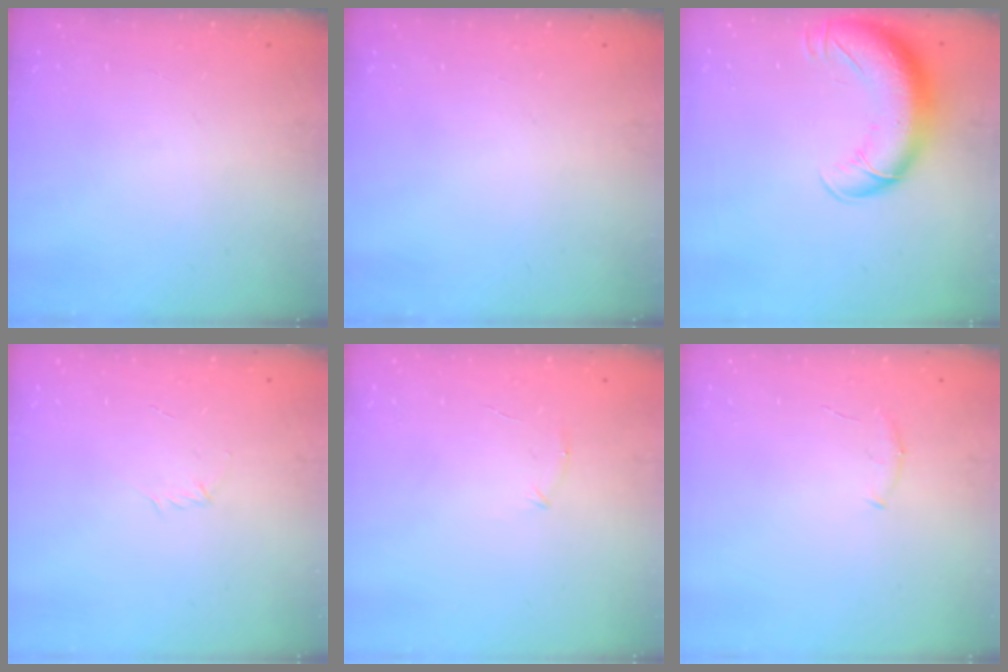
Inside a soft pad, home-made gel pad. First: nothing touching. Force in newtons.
{"total": 0.0}
{"total": 15.0, "press": 14.6, "slide": 3.6}
{"total": 2.9, "press": 2.8, "slide": 0.8}
{"total": 4.7, "press": 4.5, "slide": 1.3}
{"total": 5.5, "press": 5.4, "slide": 1.3}